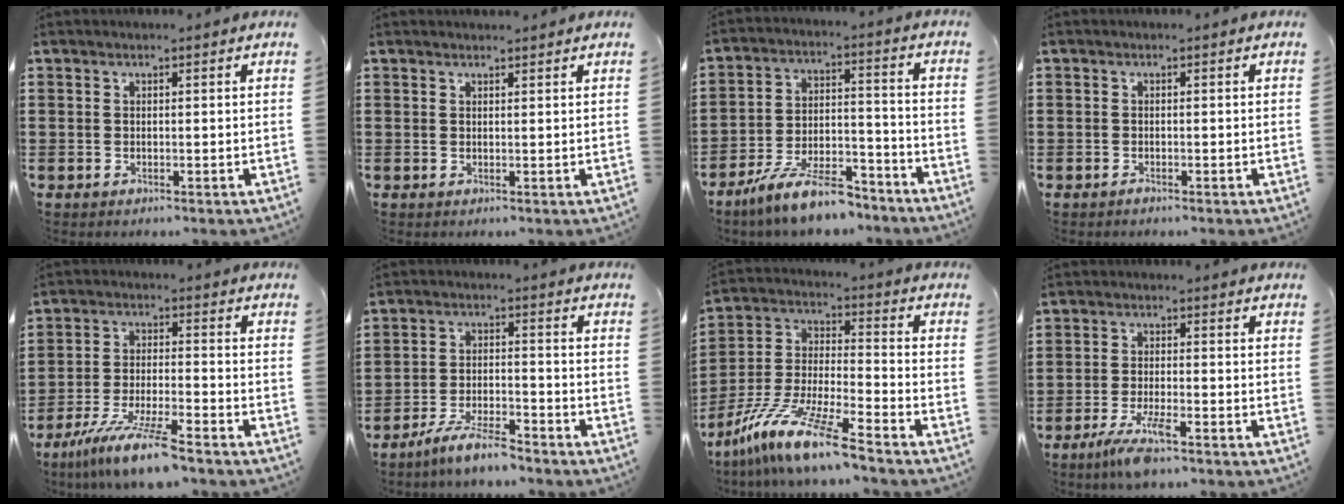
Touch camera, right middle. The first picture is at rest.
{"total": 0.7, "force": [0.7, 0.1, 0.1], "torque": [0.004, -0.004, 0.011]}
{"total": 10.9, "force": [-8.9, 2.2, 5.8], "torque": [-0.110, 0.023, -0.171]}
{"total": 1.0, "force": [-0.8, 0.5, 0.2], "torque": [-0.004, 0.001, -0.018]}
{"total": 9.5, "force": [-7.9, 0.1, 5.2], "torque": [-0.108, -0.006, -0.155]}
{"total": 6.6, "force": [-5.9, 0.7, 2.9], "torque": [-0.065, -0.003, -0.113]}
{"total": 12.3, "force": [-10.2, 0.2, 6.8], "torque": [-0.148, 0.007, -0.206]}
{"total": 5.5, "force": [-3.6, 0.7, 4.1], "torque": [-0.091, -0.012, -0.067]}